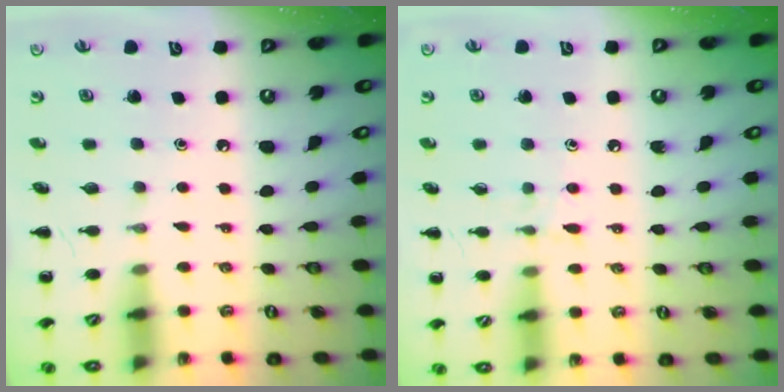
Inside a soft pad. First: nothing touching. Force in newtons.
{"total": 6.2, "press": 5.8, "slide": 2.1}